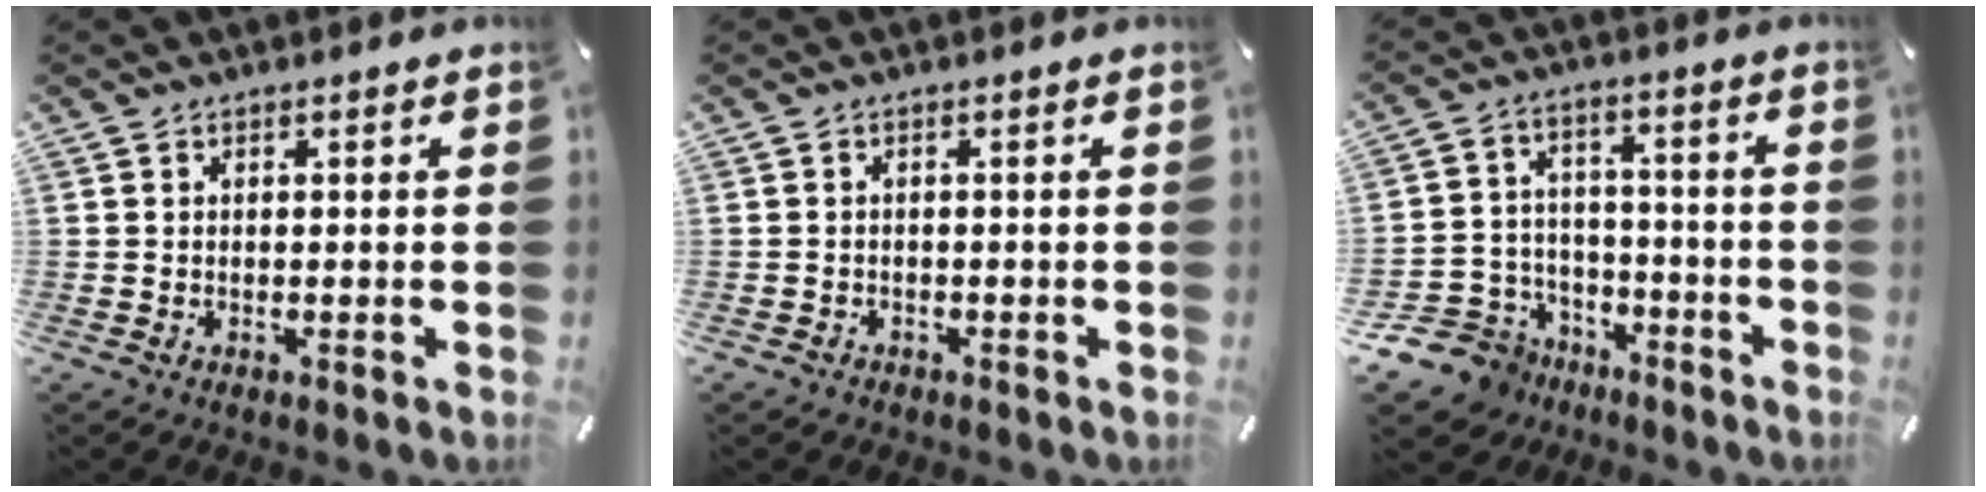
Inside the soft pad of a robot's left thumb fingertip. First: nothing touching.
{"total": 1.1, "force": [-0.8, 0.8, 0.1], "torque": [-0.004, 0.005, -0.019]}
{"total": 11.9, "force": [-7.4, 8.9, 2.9], "torque": [-0.068, 0.049, -0.128]}